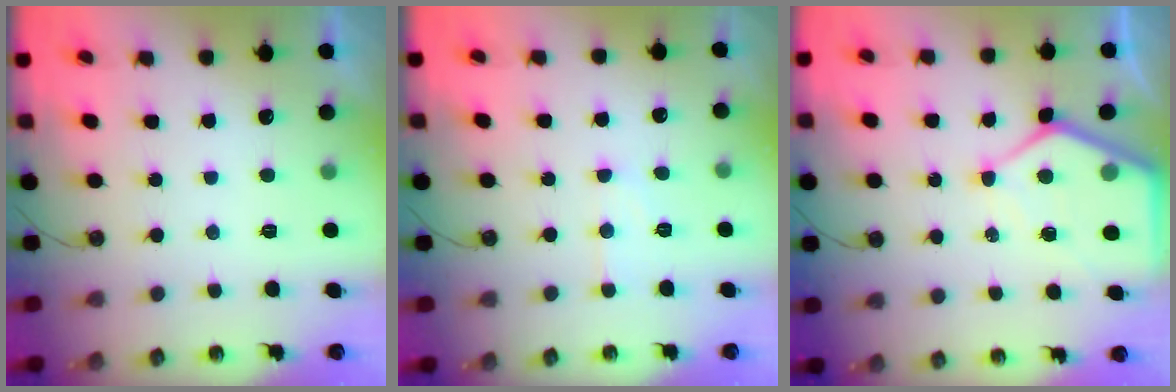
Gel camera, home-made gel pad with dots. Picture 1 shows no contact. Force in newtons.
{"total": 6.7, "press": 6.7, "slide": 0.4}
{"total": 9.9, "press": 9.9, "slide": 1.0}